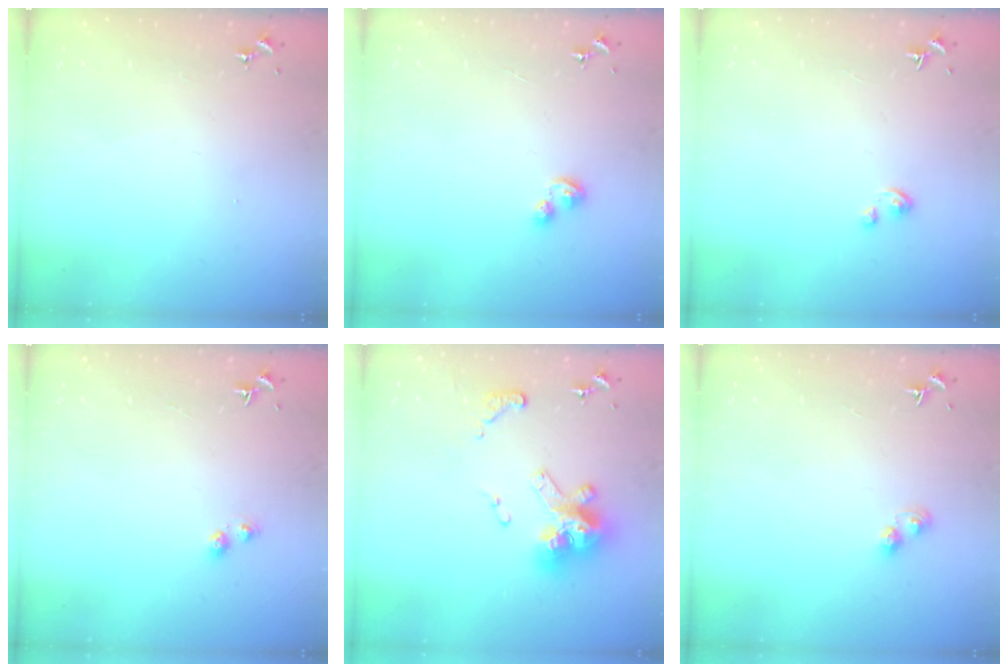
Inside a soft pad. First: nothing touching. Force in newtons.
{"total": 2.7, "press": 2.7, "slide": 0.3}
{"total": 1.9, "press": 1.9, "slide": 0.2}
{"total": 3.3, "press": 3.2, "slide": 0.6}
{"total": 16.9, "press": 16.8, "slide": 1.6}
{"total": 3.8, "press": 3.8, "slide": 0.4}